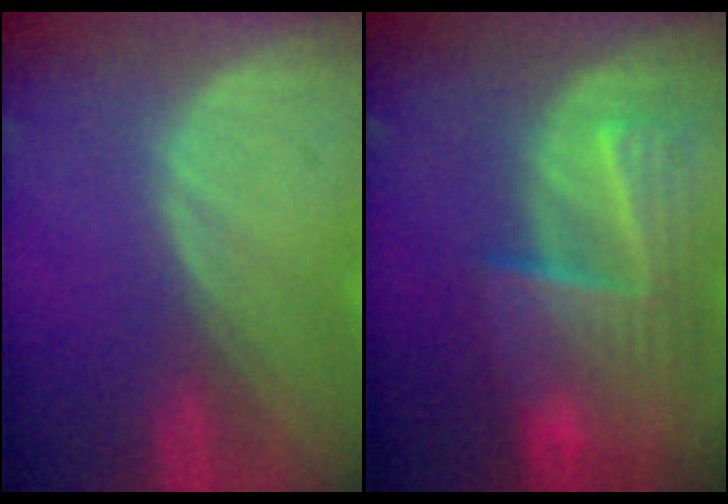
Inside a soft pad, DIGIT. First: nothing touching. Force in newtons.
{"total": 9.4, "press": 8.3, "slide": 4.2}